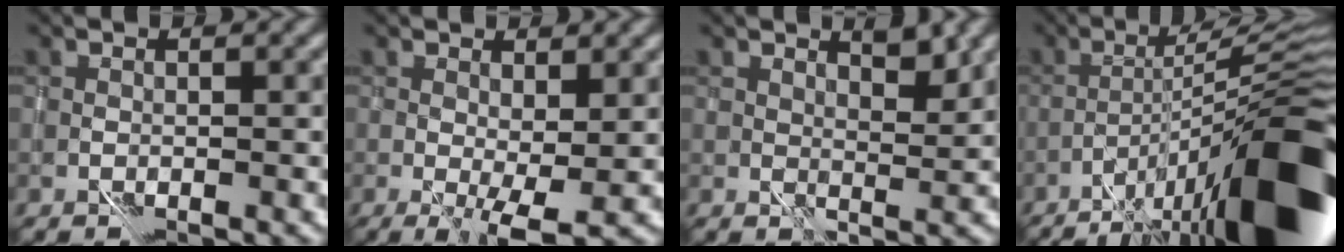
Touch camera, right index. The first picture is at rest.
{"total": 2.6, "force": [0.7, 0.2, 2.5], "torque": [-0.048, -0.003, 0.017]}
{"total": 2.9, "force": [2.8, 0.1, 0.8], "torque": [-0.011, 0.003, 0.050]}
{"total": 13.6, "force": [-6.5, 2.2, 11.8], "torque": [-0.176, 0.026, -0.091]}